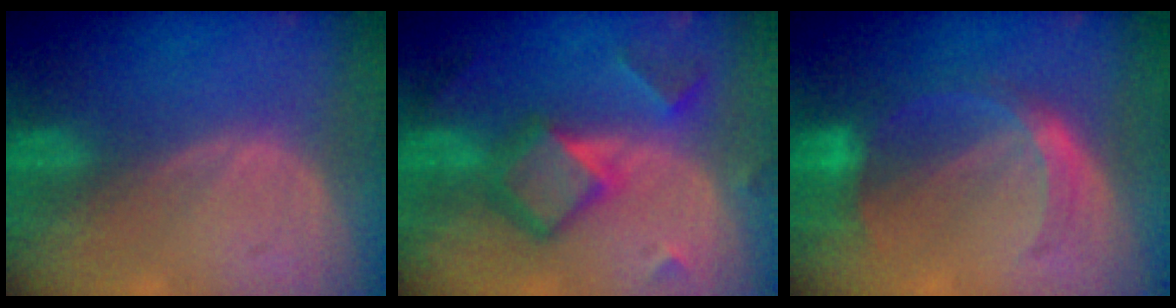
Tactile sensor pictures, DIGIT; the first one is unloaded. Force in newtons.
{"total": 7.9, "press": 7.8, "slide": 0.5}
{"total": 5.8, "press": 5.3, "slide": 2.3}